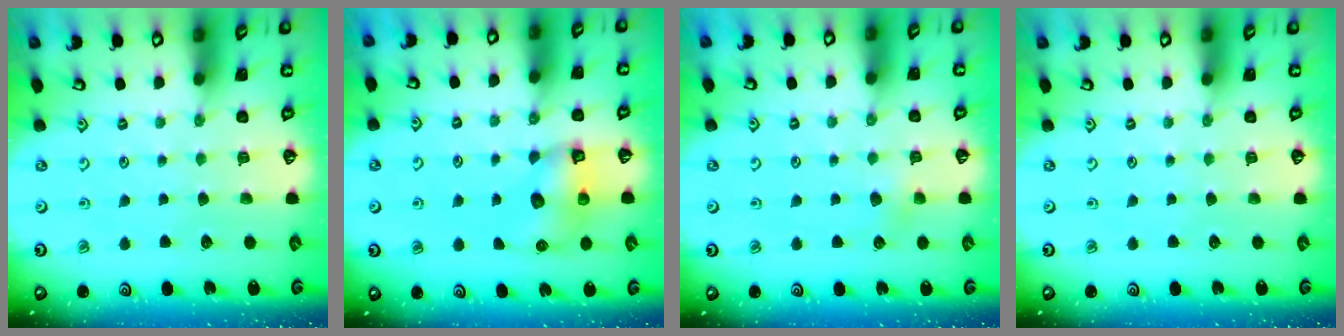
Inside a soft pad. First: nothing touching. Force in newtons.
{"total": 8.0, "press": 8.0, "slide": 0.4}
{"total": 3.4, "press": 3.4, "slide": 0.4}
{"total": 0.0}